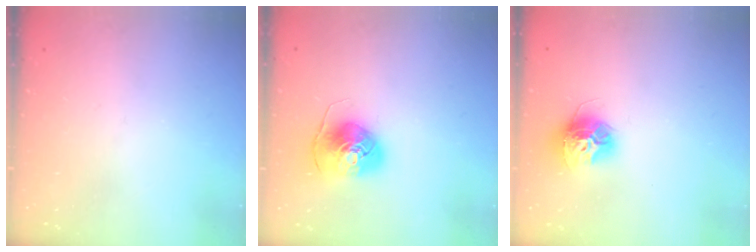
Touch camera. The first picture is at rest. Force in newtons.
{"total": 9.2, "press": 9.1, "slide": 1.0}
{"total": 12.1, "press": 12.0, "slide": 1.0}